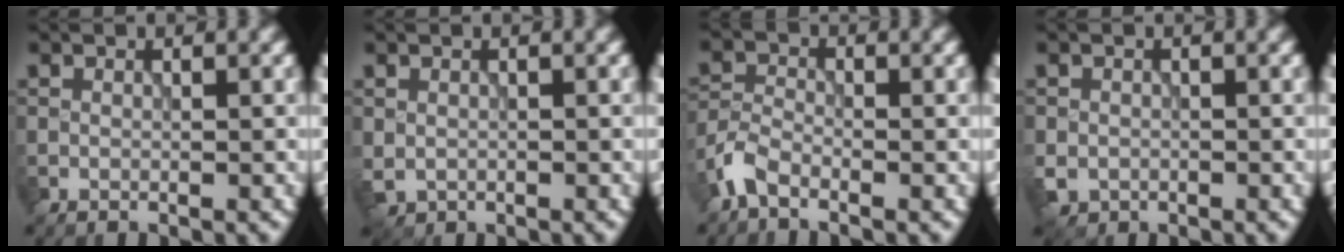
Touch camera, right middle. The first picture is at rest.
{"total": 1.2, "force": [-0.2, 1.1, 0.5], "torque": [-0.012, -0.007, -0.001]}
{"total": 2.5, "force": [-1.8, 1.0, 1.4], "torque": [-0.033, 0.003, -0.049]}
{"total": 2.2, "force": [-0.8, 1.8, 0.8], "torque": [-0.017, -0.009, -0.019]}